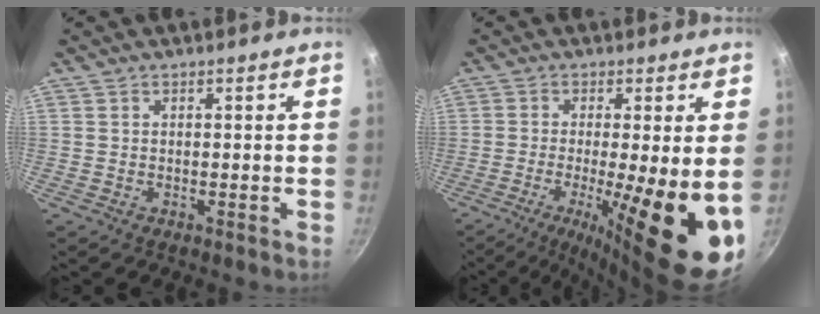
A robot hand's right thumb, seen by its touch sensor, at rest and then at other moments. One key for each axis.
{"total": 16.5, "fx": -3.7, "fy": 3.2, "fz": 15.8, "tx": -0.237, "ty": -0.015, "tz": -0.051}